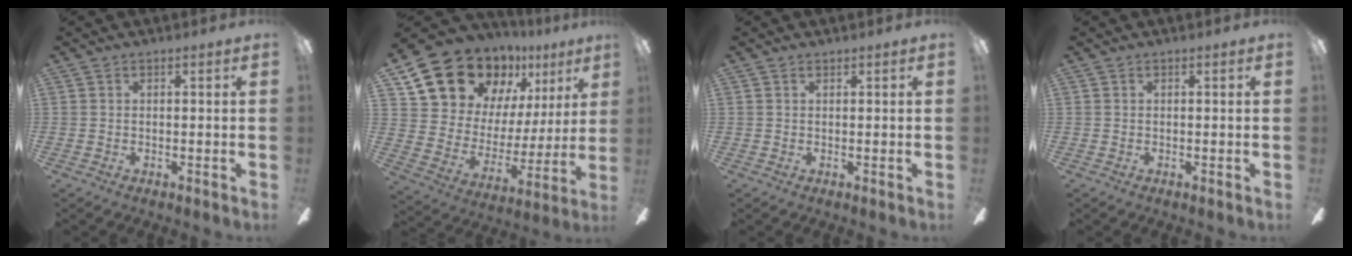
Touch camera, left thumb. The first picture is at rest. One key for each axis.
{"total": 17.9, "fx": 14.0, "fy": 9.6, "fz": 5.7, "tx": -0.125, "ty": -0.106, "tz": 0.267}
{"total": 0.5, "fx": 0.5, "fy": 0.2, "fz": -0.1, "tx": 0.001, "ty": -0.001, "tz": 0.009}
{"total": 0.0}